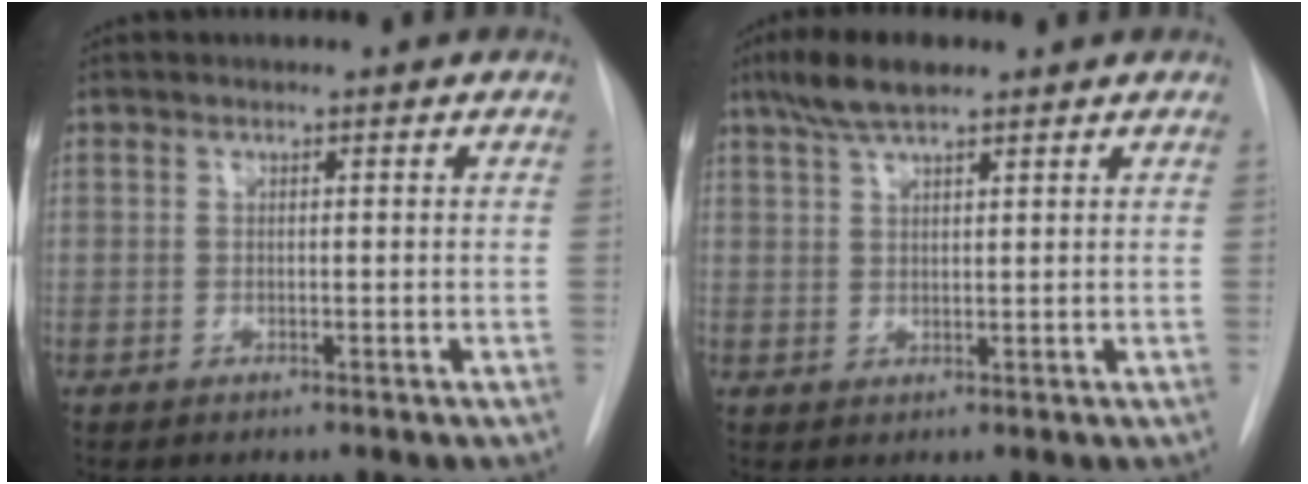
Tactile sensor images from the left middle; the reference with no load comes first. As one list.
[{"total": 5.8, "force": [4.2, 1.2, 3.8], "torque": [-0.081, 0.015, 0.078]}]